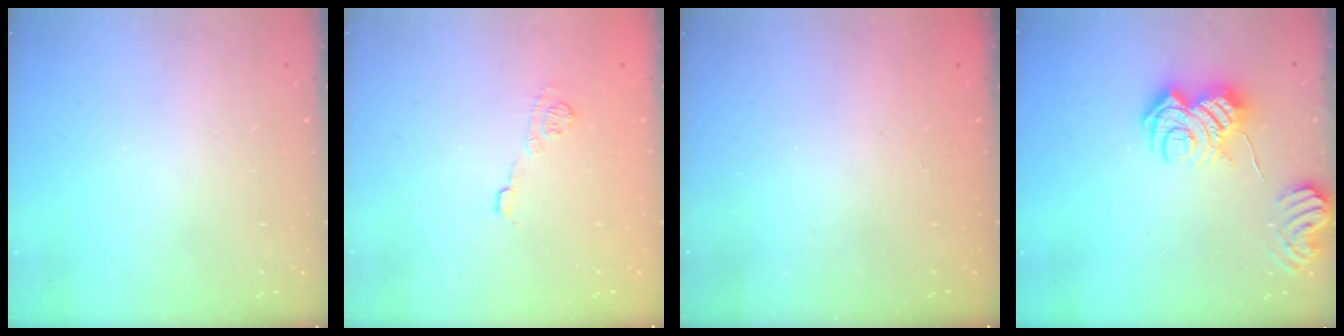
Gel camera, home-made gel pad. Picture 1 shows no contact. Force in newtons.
{"total": 8.0, "press": 7.9, "slide": 1.0}
{"total": 2.3, "press": 2.2, "slide": 0.7}
{"total": 11.9, "press": 11.9, "slide": 0.7}